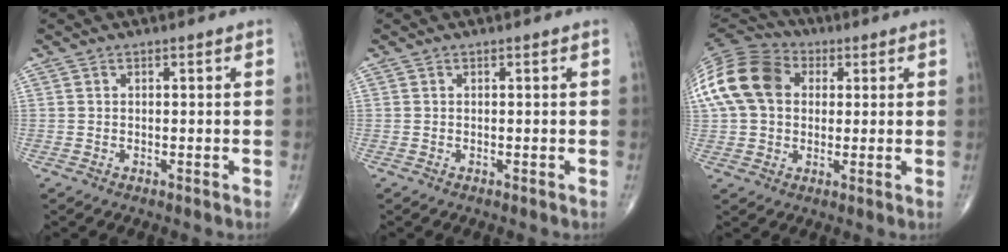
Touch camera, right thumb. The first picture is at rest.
{"total": 0.0}
{"total": 17.2, "force": [3.4, 12.9, 10.9], "torque": [-0.218, 0.029, 0.052]}